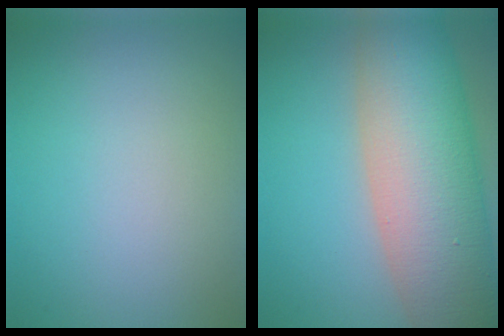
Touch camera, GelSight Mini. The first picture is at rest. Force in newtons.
{"total": 13.9, "press": 13.9, "slide": 0.6}